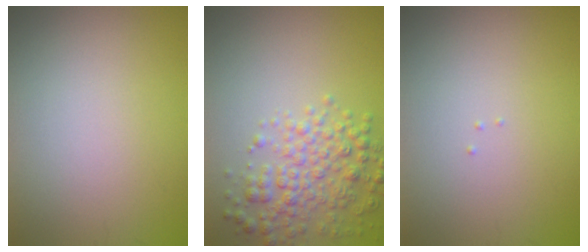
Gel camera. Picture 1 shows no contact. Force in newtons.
{"total": 4.2, "press": 4.2, "slide": 0.1}
{"total": 0.0}